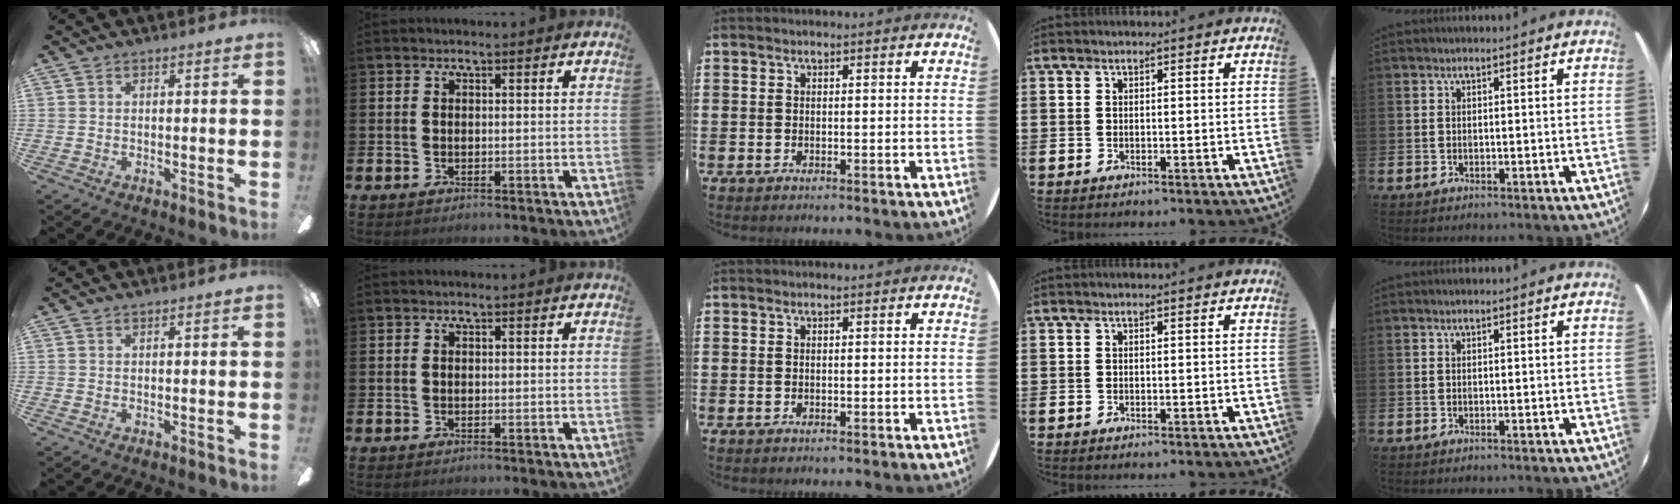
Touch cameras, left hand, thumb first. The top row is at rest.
{}